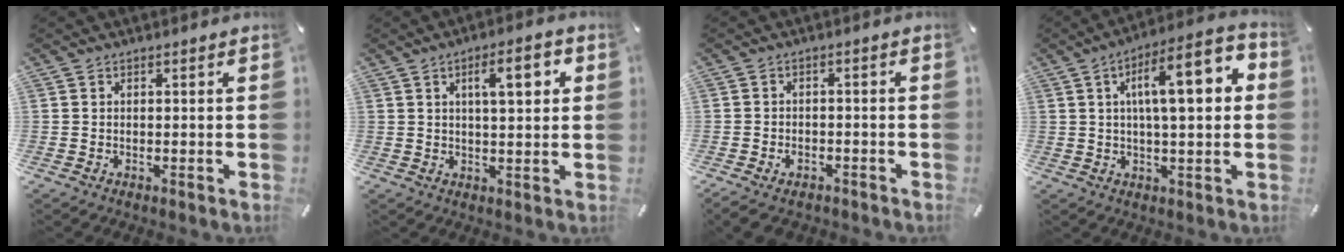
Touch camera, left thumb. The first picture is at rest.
{"total": 8.5, "force": [2.9, 2.6, 7.6], "torque": [-0.112, -0.008, 0.037]}
{"total": 3.1, "force": [-1.9, 2.0, 1.3], "torque": [-0.030, 0.008, -0.040]}
{"total": 14.8, "force": [3.3, 4.4, 13.8], "torque": [-0.204, -0.005, 0.045]}